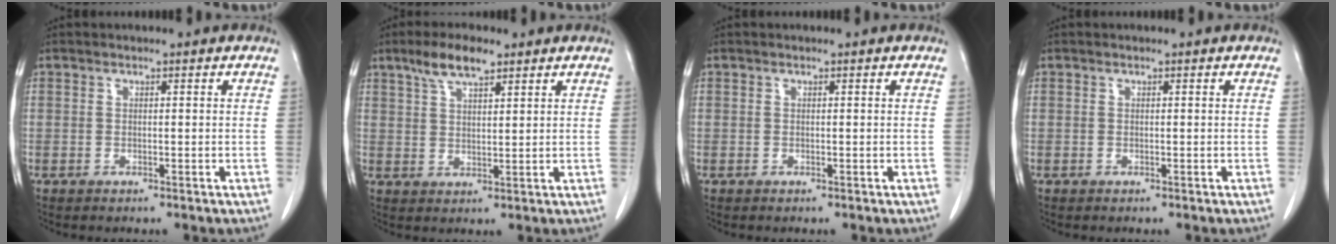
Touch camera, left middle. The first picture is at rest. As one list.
[{"total": 6.1, "force": [4.3, 1.5, 4.0], "torque": [-0.082, 0.009, 0.082]}, {"total": 0.0}, {"total": 0.0}]